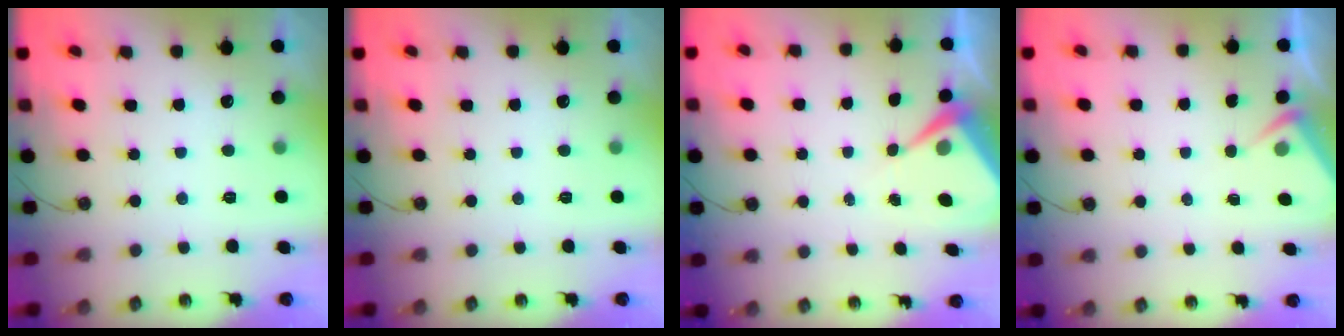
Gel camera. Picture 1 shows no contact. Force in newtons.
{"total": 0.0}
{"total": 5.1, "press": 5.1, "slide": 0.6}
{"total": 3.7, "press": 3.7, "slide": 0.4}